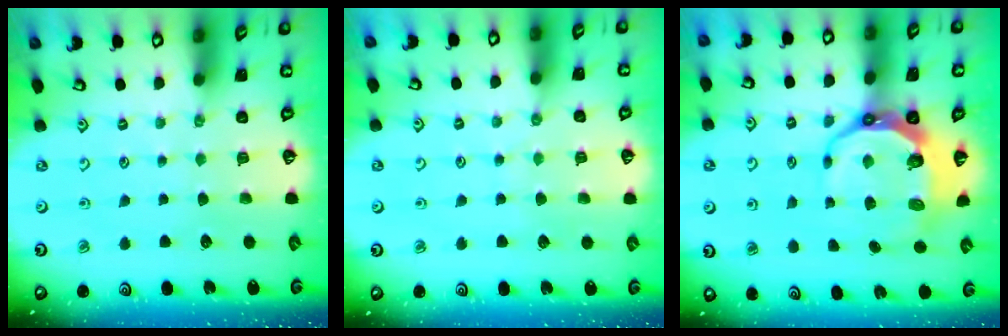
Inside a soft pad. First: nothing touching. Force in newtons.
{"total": 3.9, "press": 3.8, "slide": 0.6}
{"total": 11.1, "press": 10.3, "slide": 4.2}